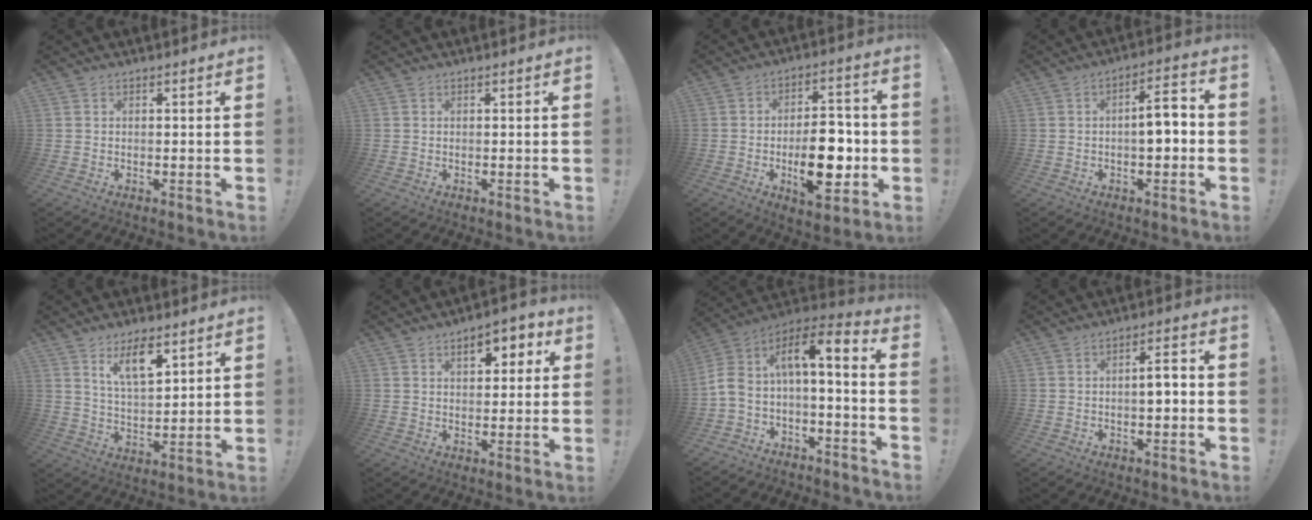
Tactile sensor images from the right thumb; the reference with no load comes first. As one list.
[{"total": 0.0}, {"total": 16.0, "force": [-3.3, 8.1, 13.4], "torque": [-0.203, 0.014, -0.050]}, {"total": 7.8, "force": [-1.2, 2.8, 7.1], "torque": [-0.104, 0.008, -0.022]}, {"total": 10.0, "force": [6.4, 3.5, 6.8], "torque": [-0.108, -0.032, 0.111]}, {"total": 7.2, "force": [2.8, 4.0, 5.4], "torque": [-0.056, -0.007, 0.040]}, {"total": 9.2, "force": [-0.4, 3.5, 8.5], "torque": [-0.151, -0.012, -0.008]}, {"total": 5.2, "force": [-0.8, 1.6, 4.8], "torque": [-0.069, 0.008, -0.019]}]